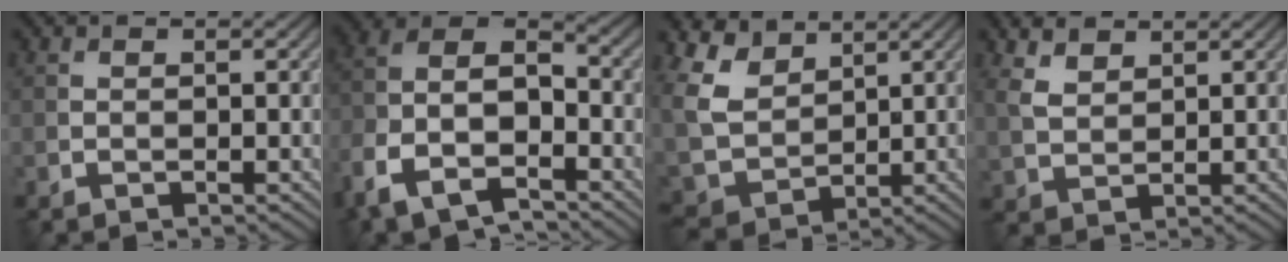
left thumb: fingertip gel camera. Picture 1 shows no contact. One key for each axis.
{"total": 12.2, "fx": -7.1, "fy": 6.2, "fz": 7.8, "tx": -0.181, "ty": -0.025, "tz": -0.140}
{"total": 8.3, "fx": 4.3, "fy": 5.5, "fz": 4.5, "tx": -0.130, "ty": 0.003, "tz": 0.084}
{"total": 3.9, "fx": 2.6, "fy": 2.2, "fz": 2.1, "tx": -0.057, "ty": 0.001, "tz": 0.058}